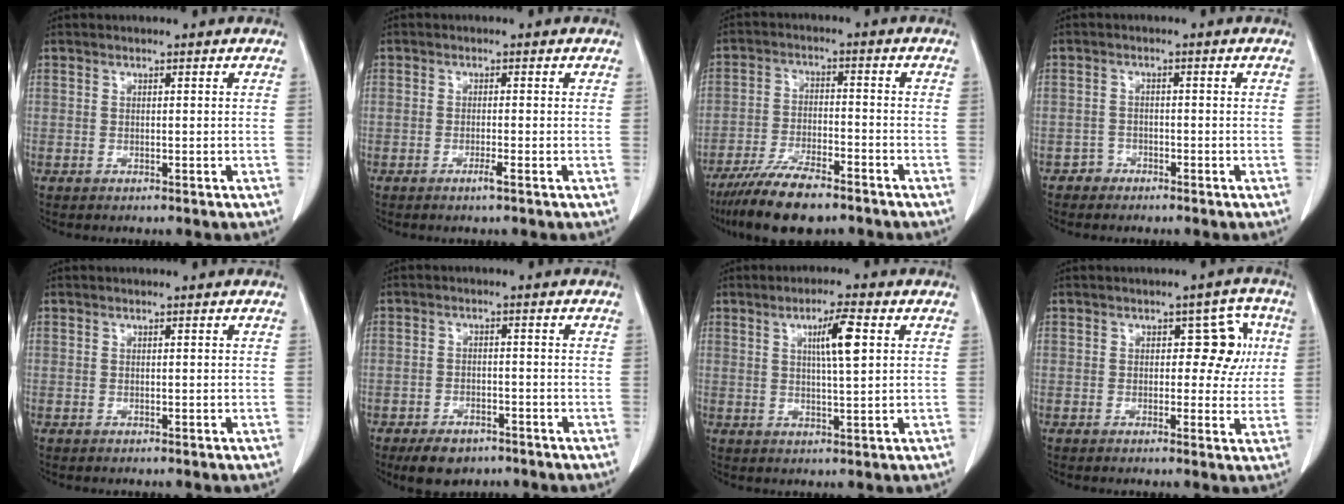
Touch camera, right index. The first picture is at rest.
{"total": 1.6, "force": [-0.9, 0.0, 1.3], "torque": [-0.024, -0.002, -0.017]}
{"total": 10.7, "force": [-8.5, 2.4, 6.1], "torque": [-0.107, -0.023, -0.146]}
{"total": 1.8, "force": [-1.3, 1.2, -0.3], "torque": [0.007, 0.008, -0.029]}
{"total": 0.0}
{"total": 5.7, "force": [-4.1, 3.1, 2.5], "torque": [-0.041, -0.001, -0.061]}
{"total": 5.5, "force": [2.3, 0.3, 5.0], "torque": [-0.083, -0.001, 0.039]}
{"total": 6.4, "force": [1.0, 3.6, 5.2], "torque": [-0.046, 0.029, 0.013]}